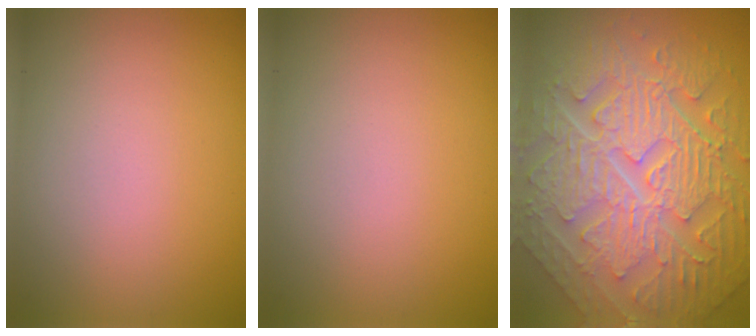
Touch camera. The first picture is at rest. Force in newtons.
{"total": 0.0}
{"total": 10.9, "press": 7.4, "slide": 8.0}